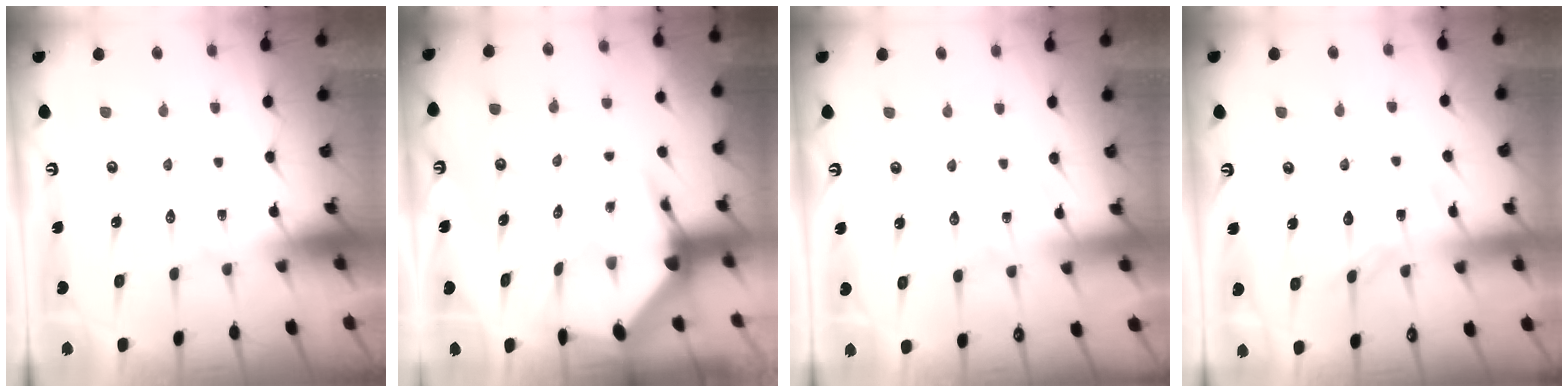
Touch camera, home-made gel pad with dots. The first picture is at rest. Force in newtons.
{"total": 4.3, "press": 4.3, "slide": 0.5}
{"total": 2.7, "press": 2.7, "slide": 0.3}
{"total": 10.5, "press": 10.5, "slide": 0.9}